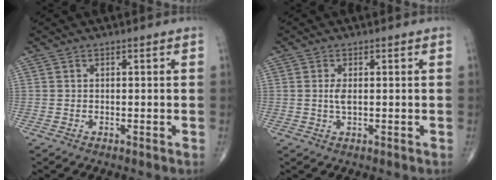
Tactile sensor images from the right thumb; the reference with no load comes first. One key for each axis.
{"total": 2.0, "fx": 0.1, "fy": 0.7, "fz": 1.8, "tx": -0.036, "ty": -0.004, "tz": 0.003}